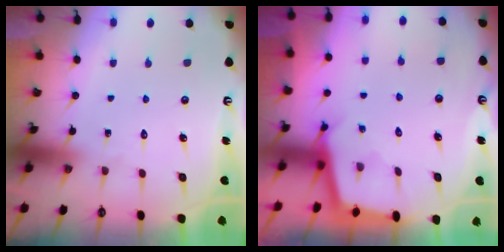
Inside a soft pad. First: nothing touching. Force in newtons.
{"total": 2.3, "press": 2.3, "slide": 0.2}